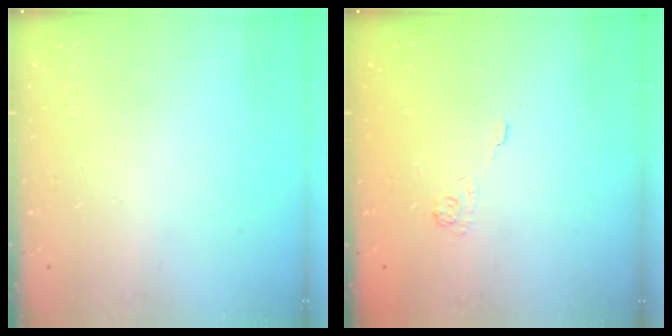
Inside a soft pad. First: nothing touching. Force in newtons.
{"total": 2.1, "press": 1.5, "slide": 1.4}